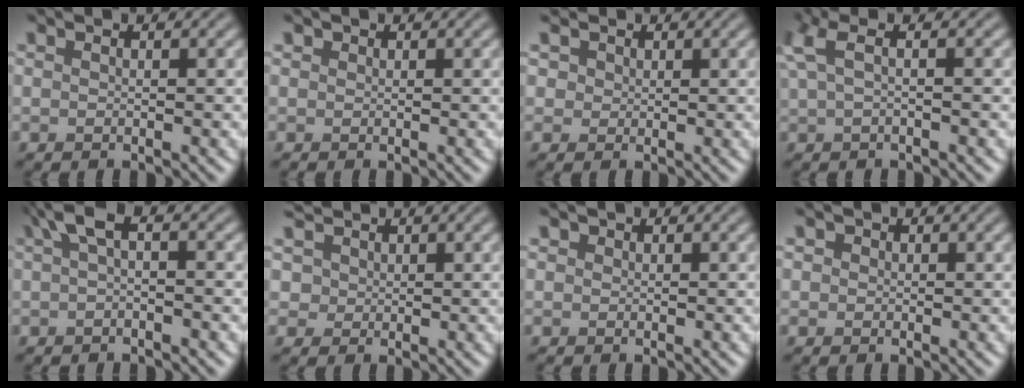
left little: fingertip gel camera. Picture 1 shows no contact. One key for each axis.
{"total": 0.6, "fx": 0.3, "fy": 0.5, "fz": 0.1, "tx": 0.000, "ty": -0.002, "tz": 0.005}
{"total": 3.3, "fx": 1.7, "fy": 2.5, "fz": 1.4, "tx": -0.047, "ty": 0.000, "tz": 0.025}
{"total": 2.6, "fx": 0.7, "fy": 0.9, "fz": 2.4, "tx": -0.065, "ty": 0.010, "tz": 0.015}
{"total": 3.1, "fx": 0.7, "fy": 1.4, "fz": 2.7, "tx": -0.055, "ty": 0.010, "tz": 0.006}
{"total": 5.5, "fx": 2.9, "fy": 4.1, "fz": 2.2, "tx": -0.065, "ty": 0.007, "tz": 0.038}
{"total": 1.0, "fx": 0.4, "fy": 0.9, "fz": 0.3, "tx": -0.006, "ty": -0.003, "tz": 0.005}
{"total": 1.9, "fx": 0.8, "fy": 1.5, "fz": 0.9, "tx": -0.022, "ty": 0.006, "tz": 0.009}